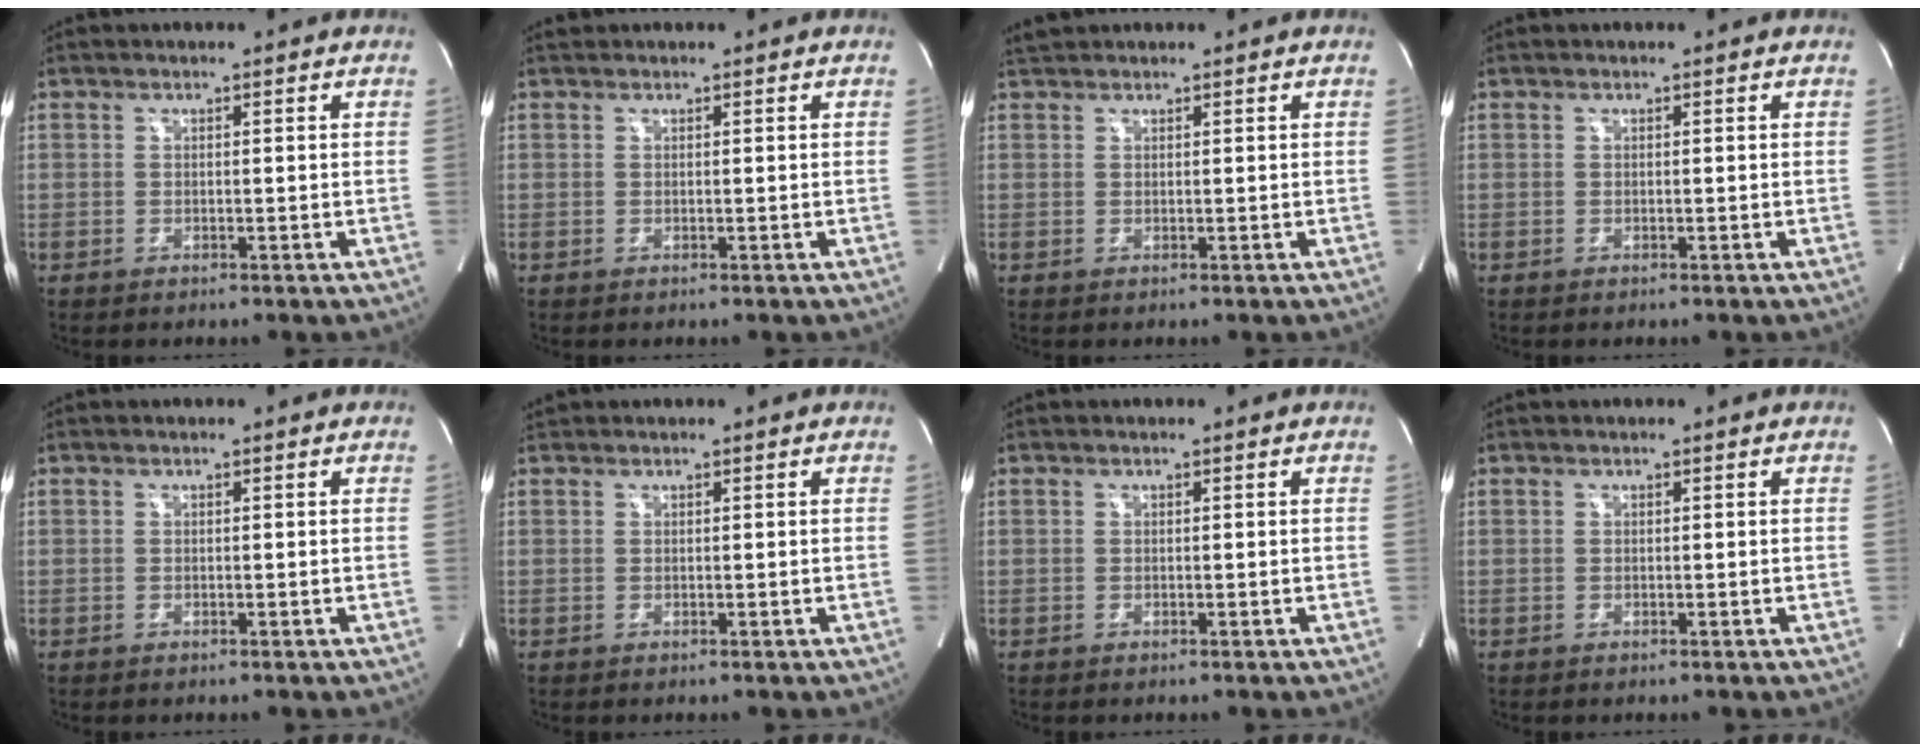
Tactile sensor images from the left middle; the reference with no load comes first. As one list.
[{"total": 0.5, "force": [0.5, 0.1, 0.0], "torque": [-0.008, 0.015, 0.013]}, {"total": 1.5, "force": [1.5, 0.3, 0.2], "torque": [-0.012, 0.017, 0.032]}, {"total": 0.0}, {"total": 0.0}, {"total": 0.6, "force": [0.5, 0.2, -0.1], "torque": [-0.008, 0.015, 0.014]}, {"total": 0.0}, {"total": 0.0}]